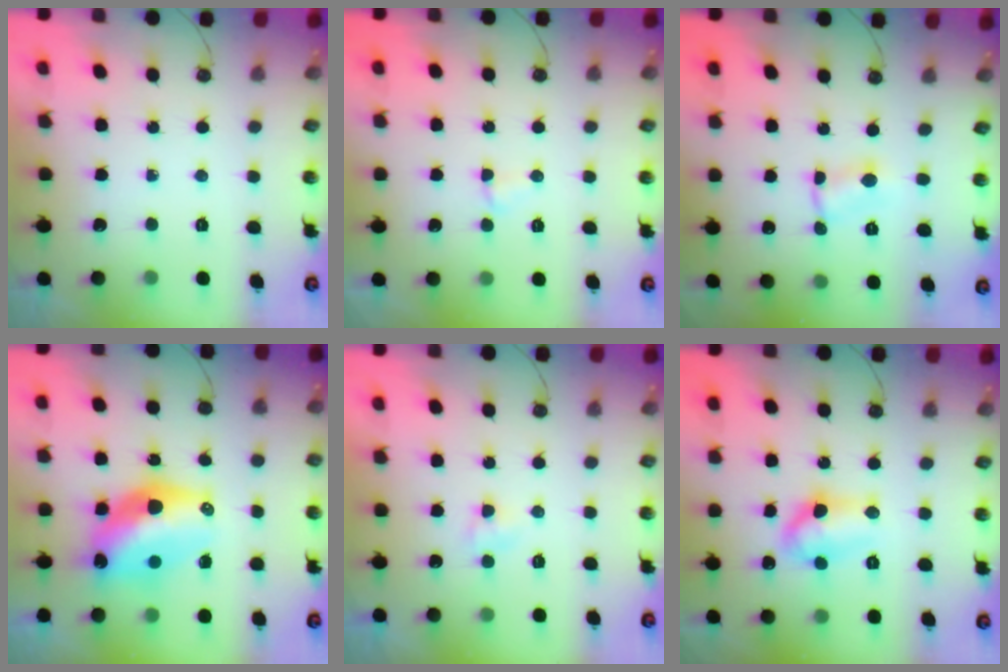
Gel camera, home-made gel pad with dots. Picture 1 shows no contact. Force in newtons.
{"total": 2.5, "press": 2.5, "slide": 0.7}
{"total": 1.6, "press": 1.6, "slide": 0.3}
{"total": 13.8, "press": 13.7, "slide": 1.6}
{"total": 3.6, "press": 3.6, "slide": 0.5}
{"total": 10.6, "press": 10.6, "slide": 0.9}